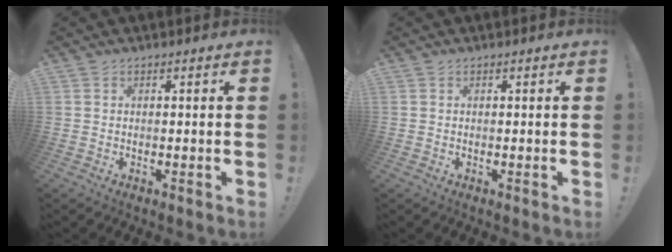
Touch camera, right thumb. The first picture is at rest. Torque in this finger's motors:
{"motor_torque": [0.00, 0.00, -0.03, 0.06, 0.00]}